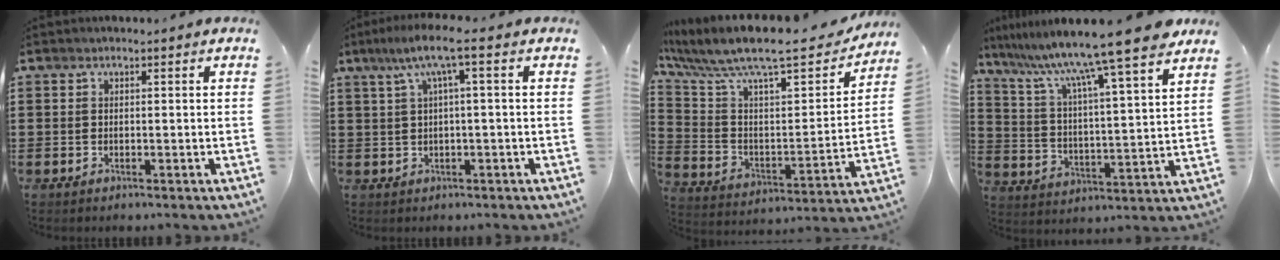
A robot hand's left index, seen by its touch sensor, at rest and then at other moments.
{"total": 6.5, "force": [1.5, 0.5, 6.3], "torque": [-0.124, 0.006, 0.021]}
{"total": 10.8, "force": [8.7, 1.8, 6.0], "torque": [-0.147, -0.064, 0.142]}
{"total": 11.9, "force": [10.0, -1.7, 6.3], "torque": [-0.158, -0.070, 0.159]}